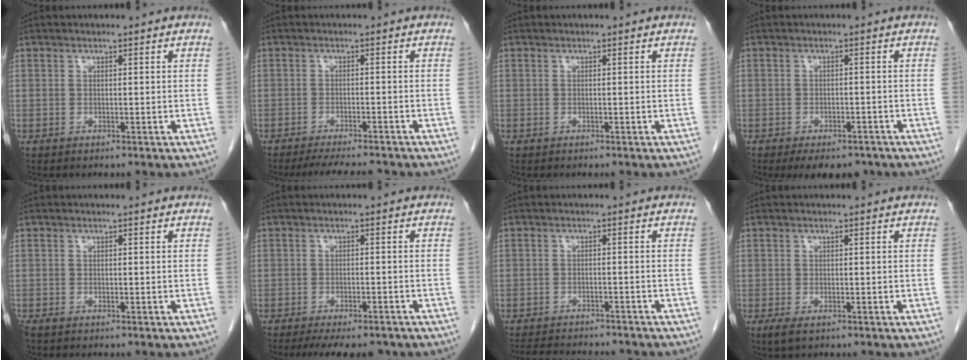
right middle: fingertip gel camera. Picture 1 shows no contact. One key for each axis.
{"total": 8.1, "fx": -7.3, "fy": 0.9, "fz": 3.4, "tx": -0.046, "ty": -0.013, "tz": -0.105}
{"total": 0.0}
{"total": 7.0, "fx": -5.3, "fy": 3.3, "fz": 3.1, "tx": -0.032, "ty": 0.001, "tz": -0.072}
{"total": 1.1, "fx": -0.9, "fy": 0.4, "fz": 0.5, "tx": -0.015, "ty": -0.004, "tz": -0.015}
{"total": 10.0, "fx": -8.4, "fy": 2.7, "fz": 4.7, "tx": -0.067, "ty": -0.007, "tz": -0.111}
{"total": 11.3, "fx": -10.3, "fy": 2.3, "fz": 4.0, "tx": -0.068, "ty": -0.005, "tz": -0.134}
{"total": 2.0, "fx": -1.1, "fy": 0.7, "fz": 1.5, "tx": -0.033, "ty": -0.005, "tz": -0.016}